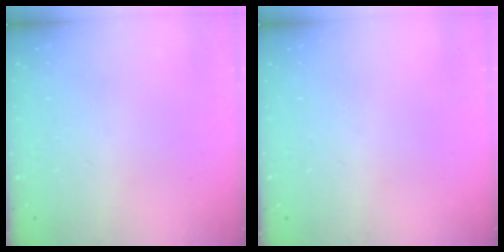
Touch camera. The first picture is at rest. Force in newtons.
{"total": 0.0}